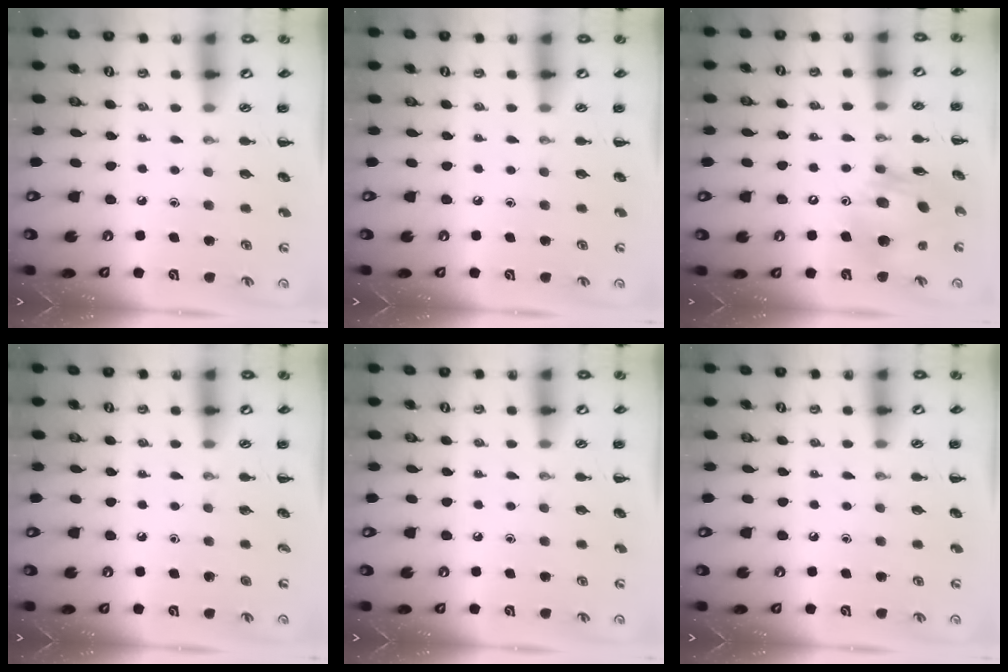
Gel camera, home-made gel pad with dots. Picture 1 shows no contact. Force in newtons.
{"total": 0.0}
{"total": 13.8, "press": 13.1, "slide": 4.3}
{"total": 0.0}
{"total": 0.0}
{"total": 0.0}